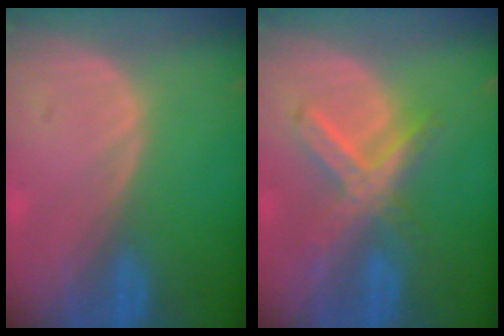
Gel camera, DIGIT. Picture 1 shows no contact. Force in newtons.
{"total": 7.0, "press": 6.2, "slide": 3.3}